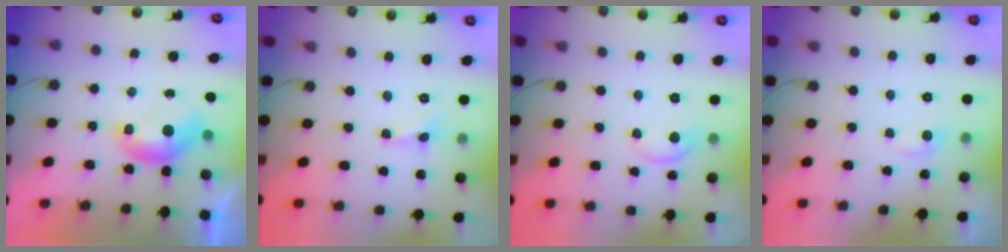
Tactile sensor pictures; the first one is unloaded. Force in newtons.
{"total": 0.9, "press": 0.8, "slide": 0.4}
{"total": 3.0, "press": 2.9, "slide": 0.5}
{"total": 1.0, "press": 0.7, "slide": 0.8}